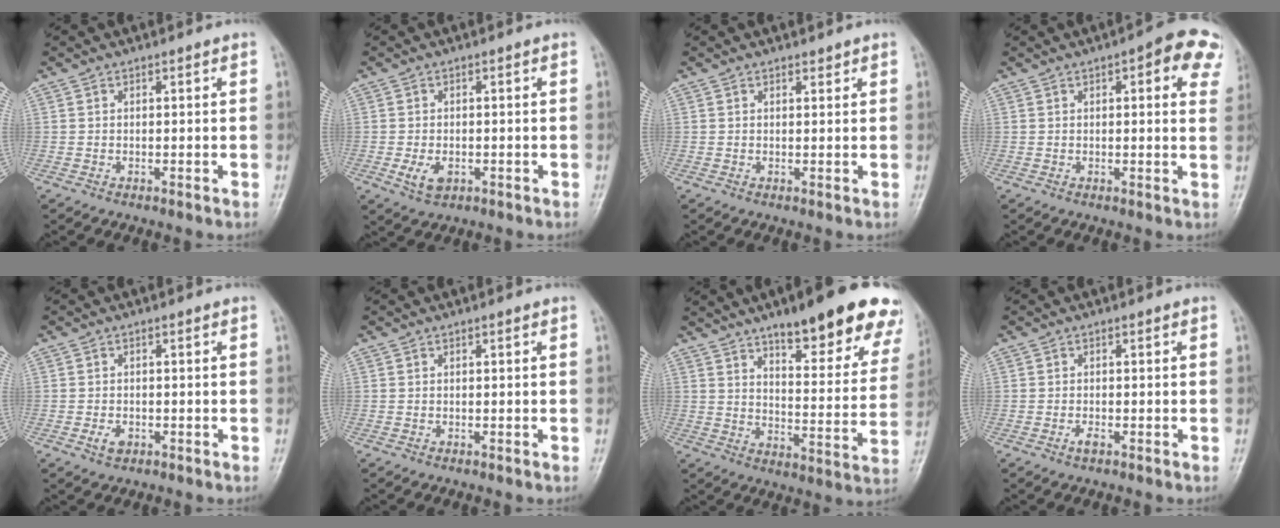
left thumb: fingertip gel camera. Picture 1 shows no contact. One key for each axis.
{"total": 3.7, "fx": -1.0, "fy": 2.4, "fz": 2.6, "tx": -0.047, "ty": -0.003, "tz": -0.013}
{"total": 0.9, "fx": 0.8, "fy": 0.4, "fz": 0.2, "tx": 0.000, "ty": -0.007, "tz": 0.011}
{"total": 10.0, "fx": 4.3, "fy": 3.5, "fz": 8.3, "tx": -0.062, "ty": -0.003, "tz": 0.038}
{"total": 2.2, "fx": -0.8, "fy": 1.5, "fz": 1.4, "tx": -0.022, "ty": 0.001, "tz": -0.012}
{"total": 0.0}
{"total": 22.9, "fx": 15.3, "fy": 6.3, "fz": 15.8, "tx": -0.164, "ty": -0.061, "tz": 0.203}
{"total": 1.2, "fx": -0.6, "fy": 0.5, "fz": 0.9, "tx": -0.018, "ty": 0.001, "tz": -0.012}